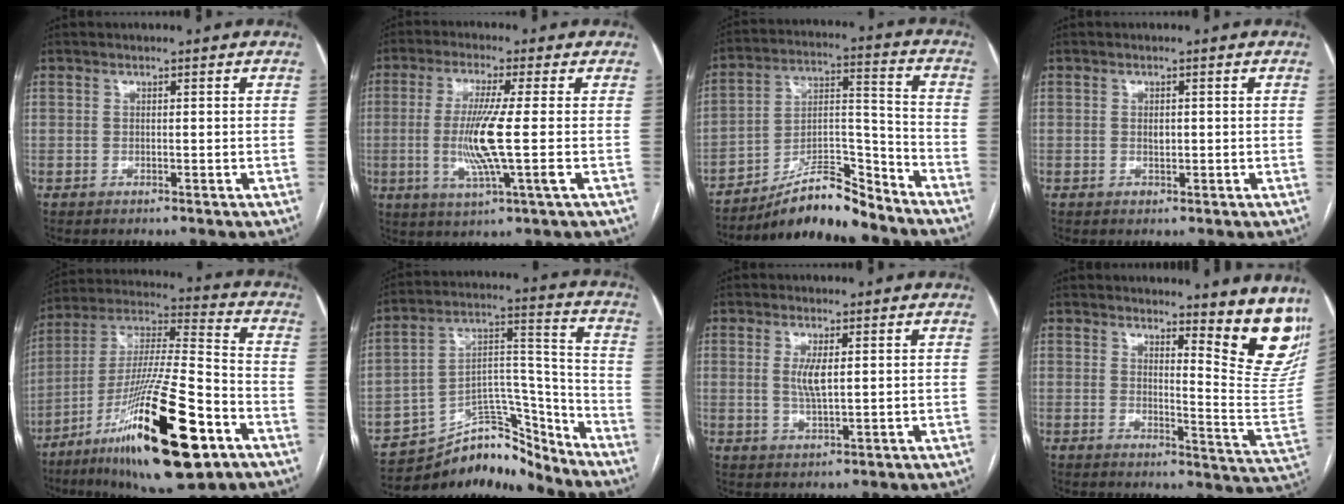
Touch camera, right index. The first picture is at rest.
{"total": 9.6, "force": [-1.0, -0.7, 9.5], "torque": [-0.198, -0.017, -0.021]}
{"total": 11.8, "force": [-10.6, 1.8, 4.7], "torque": [-0.076, 0.028, -0.186]}
{"total": 1.2, "force": [-0.1, 0.8, 0.9], "torque": [-0.015, 0.001, 0.001]}
{"total": 25.0, "force": [-12.2, 4.0, 21.5], "torque": [-0.376, -0.039, -0.203]}
{"total": 12.7, "force": [-11.8, 3.9, 2.3], "torque": [-0.027, 0.069, -0.202]}
{"total": 3.6, "force": [0.7, 0.9, 3.4], "torque": [-0.073, -0.002, 0.017]}
{"total": 13.3, "force": [12.1, 1.3, 5.4], "torque": [-0.044, -0.104, 0.125]}